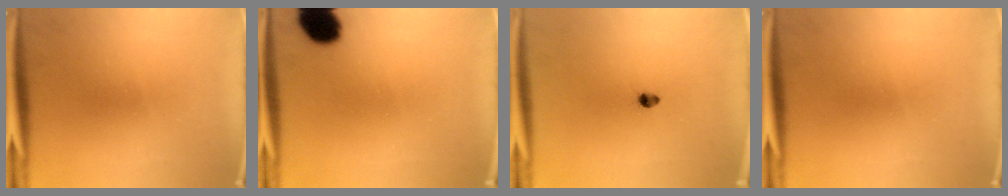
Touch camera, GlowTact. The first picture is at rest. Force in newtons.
{"total": 8.8}
{"total": 1.7}
{"total": 0.0}